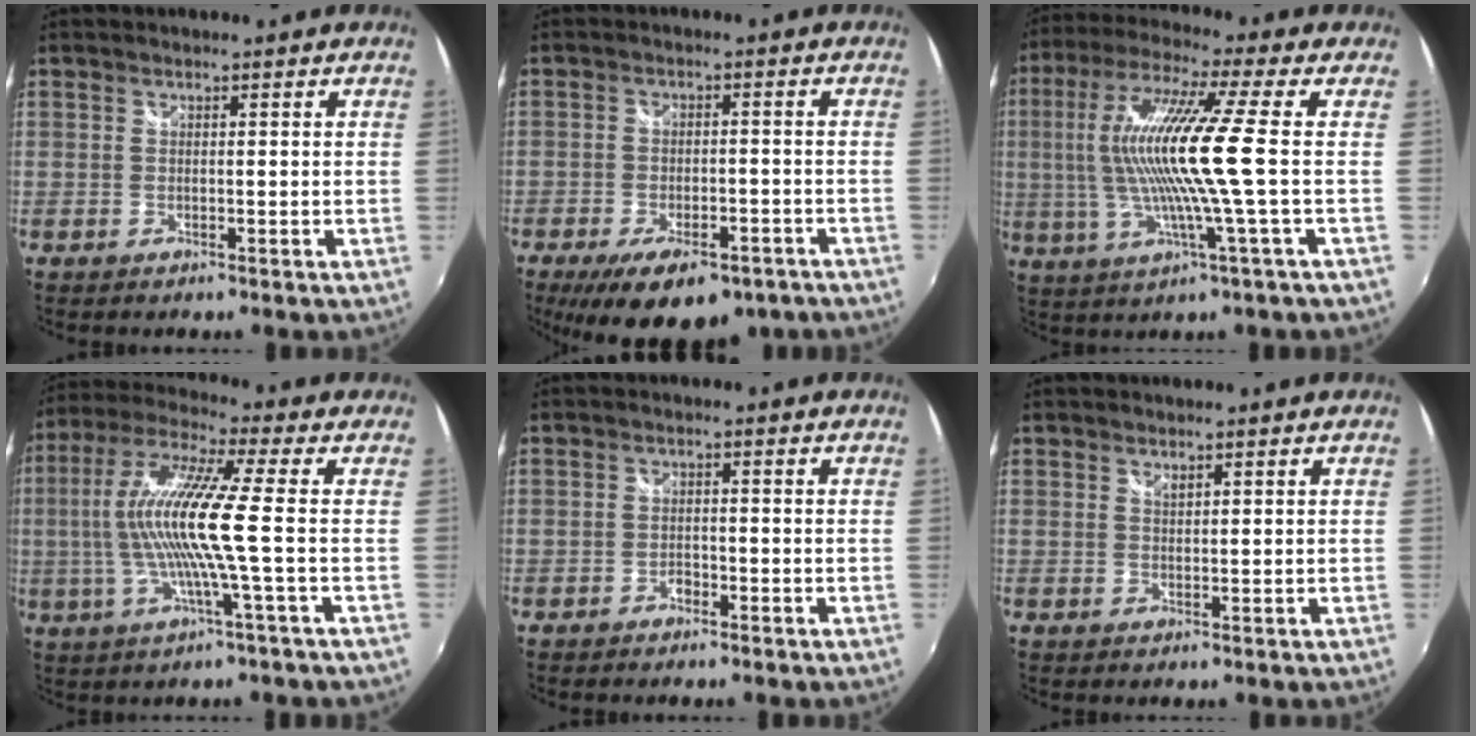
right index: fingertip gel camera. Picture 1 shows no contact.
{"total": 15.8, "force": [-10.7, 6.5, 9.6], "torque": [-0.185, -0.028, -0.144]}
{"total": 15.3, "force": [-0.2, -0.6, 15.3], "torque": [-0.285, -0.002, -0.003]}
{"total": 13.4, "force": [-1.2, -0.9, 13.3], "torque": [-0.257, 0.001, -0.024]}
{"total": 1.4, "force": [-1.1, 0.8, 0.4], "torque": [-0.008, 0.001, -0.019]}
{"total": 1.0, "force": [0.8, 0.4, 0.4], "torque": [-0.005, 0.000, 0.014]}